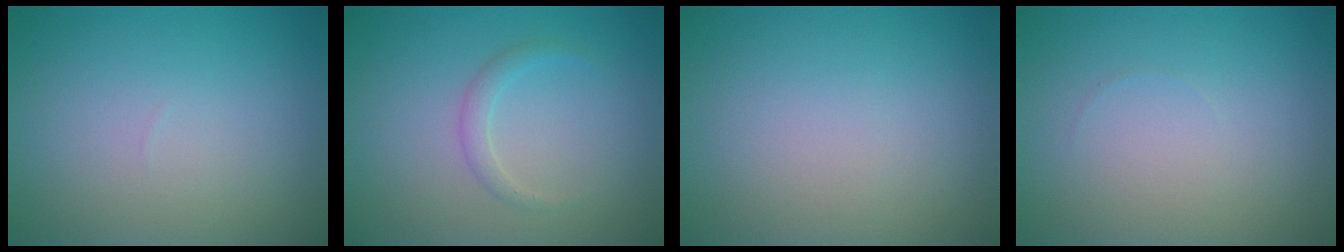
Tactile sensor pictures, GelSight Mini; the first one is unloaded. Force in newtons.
{"total": 1.2, "press": 1.2, "slide": 0.0}
{"total": 0.0}
{"total": 0.0}